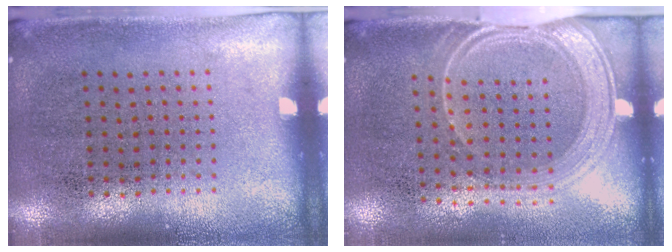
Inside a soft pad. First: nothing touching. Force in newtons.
{"total": 1.7, "press": 1.4, "slide": 1.0}